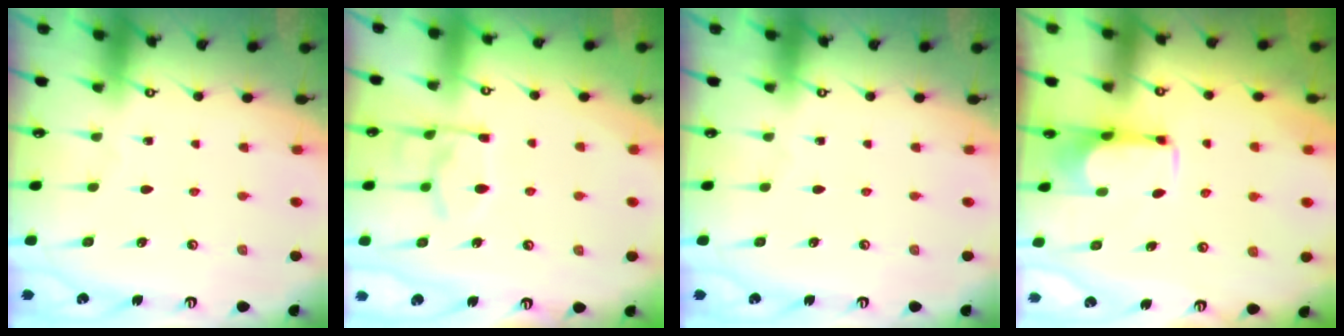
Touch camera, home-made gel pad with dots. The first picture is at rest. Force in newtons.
{"total": 11.0, "press": 10.9, "slide": 1.0}
{"total": 0.0}
{"total": 2.1, "press": 1.9, "slide": 0.8}